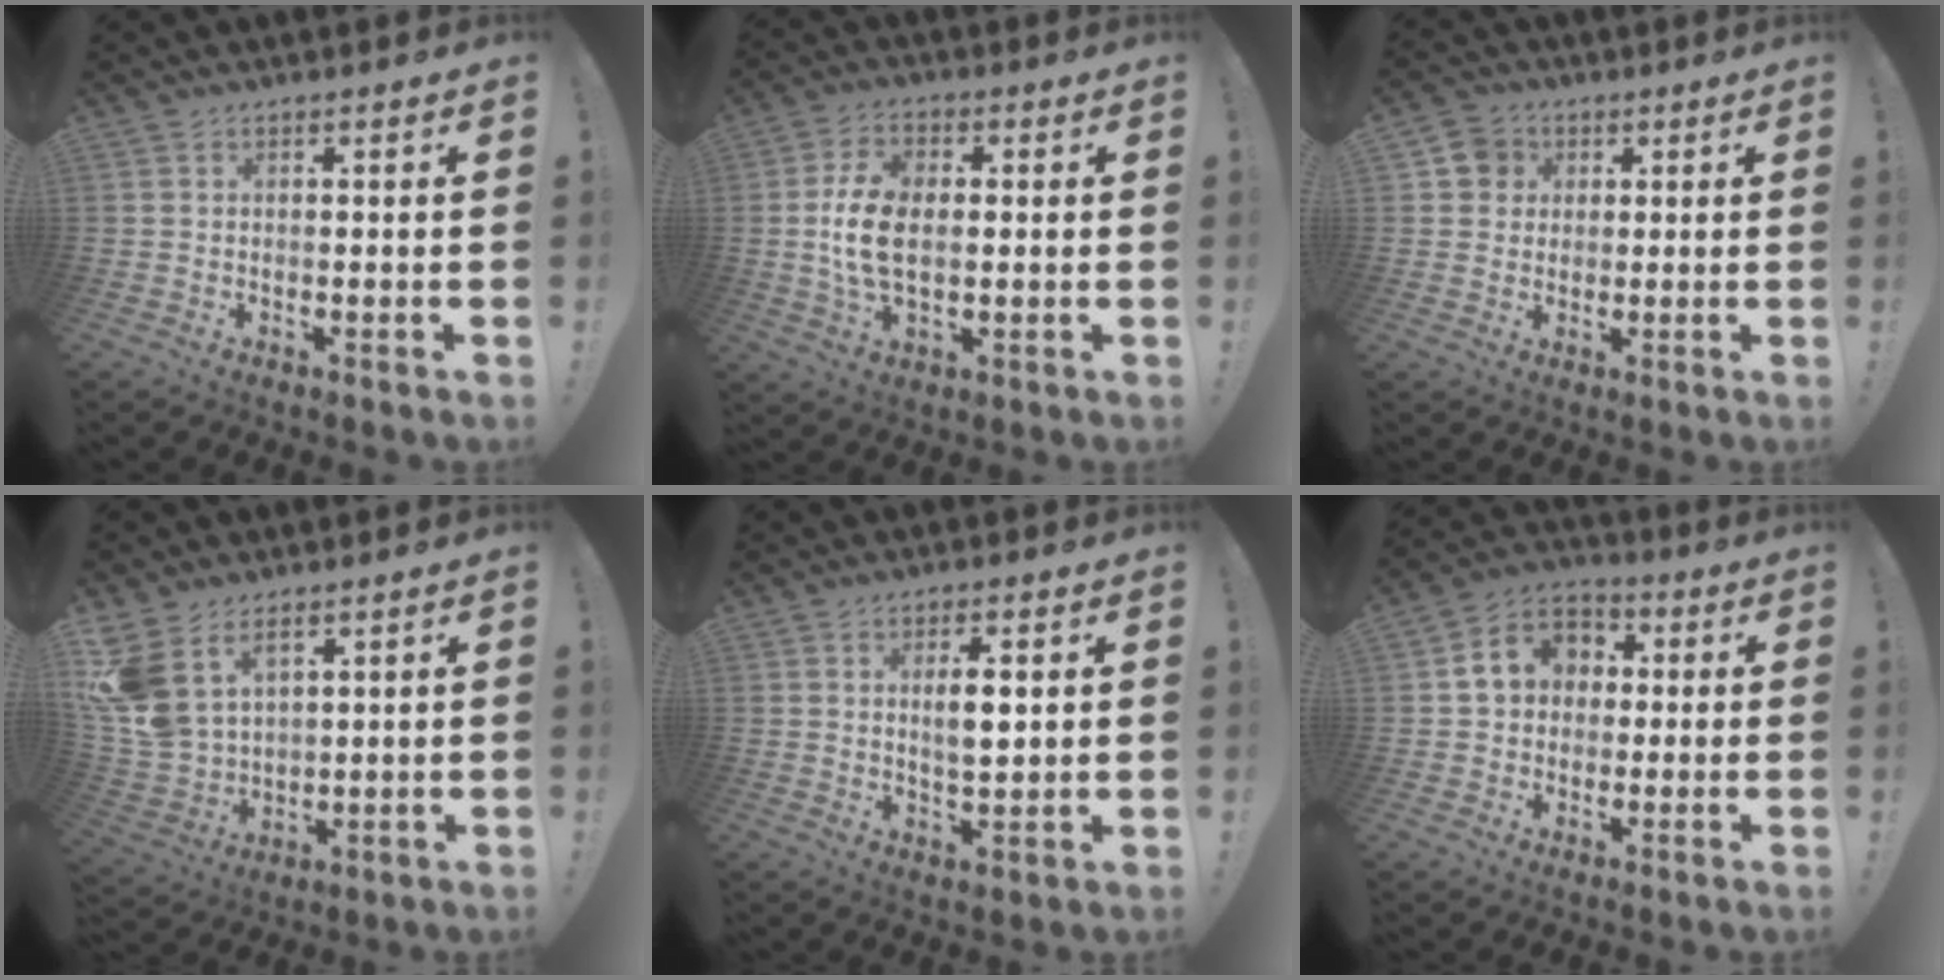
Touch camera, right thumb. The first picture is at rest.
{"total": 11.4, "force": [-0.1, 7.1, 8.9], "torque": [-0.171, 0.001, 0.000]}
{"total": 6.5, "force": [2.0, 6.0, 1.4], "torque": [-0.016, -0.005, 0.040]}
{"total": 12.1, "force": [6.1, 8.1, 6.6], "torque": [-0.147, -0.040, 0.120]}
{"total": 5.6, "force": [1.5, 1.8, 5.1], "torque": [-0.080, -0.008, 0.020]}
{"total": 9.6, "force": [1.5, 8.4, 4.3], "torque": [-0.061, 0.010, 0.036]}